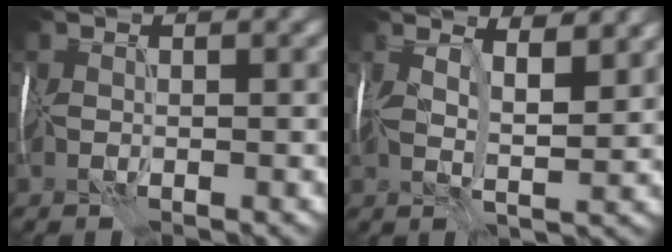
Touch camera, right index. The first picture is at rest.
{"total": 5.1, "force": [3.1, 1.6, 3.7], "torque": [-0.063, 0.005, 0.044]}